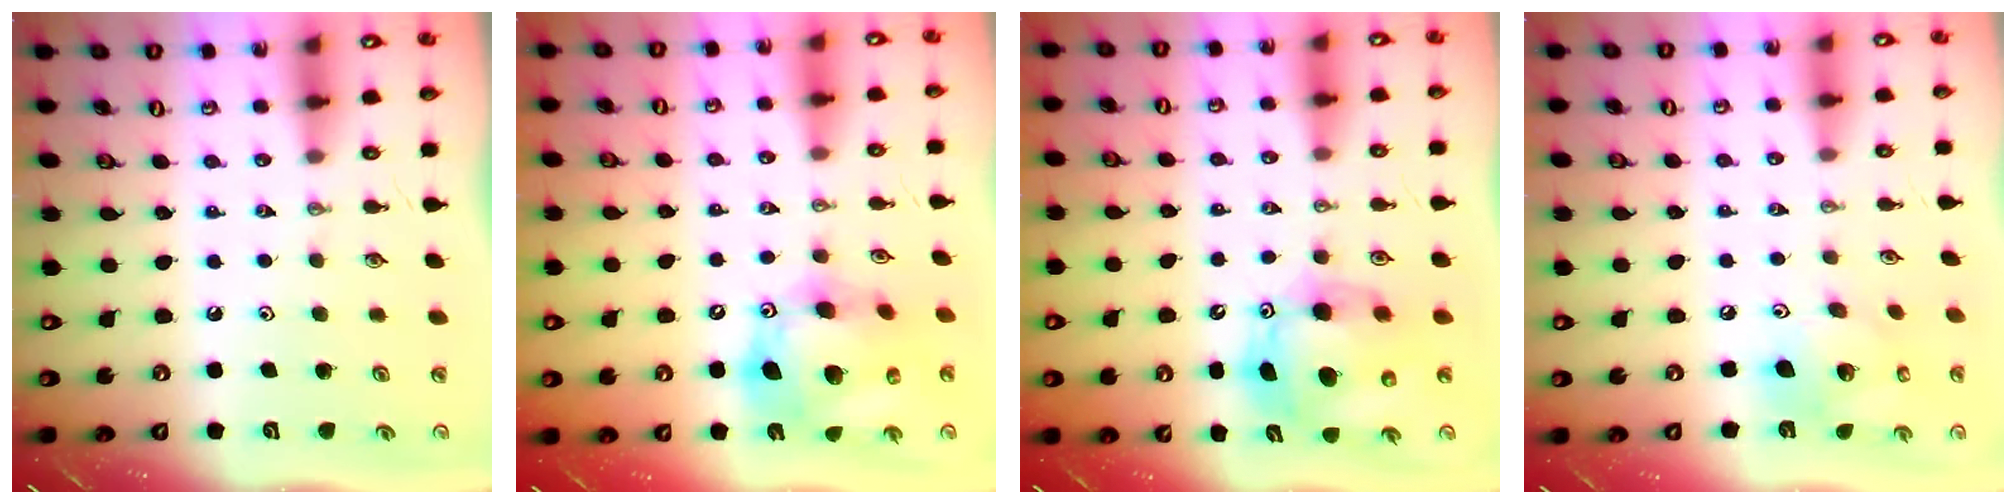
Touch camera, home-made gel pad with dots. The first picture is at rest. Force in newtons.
{"total": 18.6, "press": 18.4, "slide": 2.8}
{"total": 13.3, "press": 13.1, "slide": 2.4}
{"total": 15.4, "press": 15.2, "slide": 2.8}